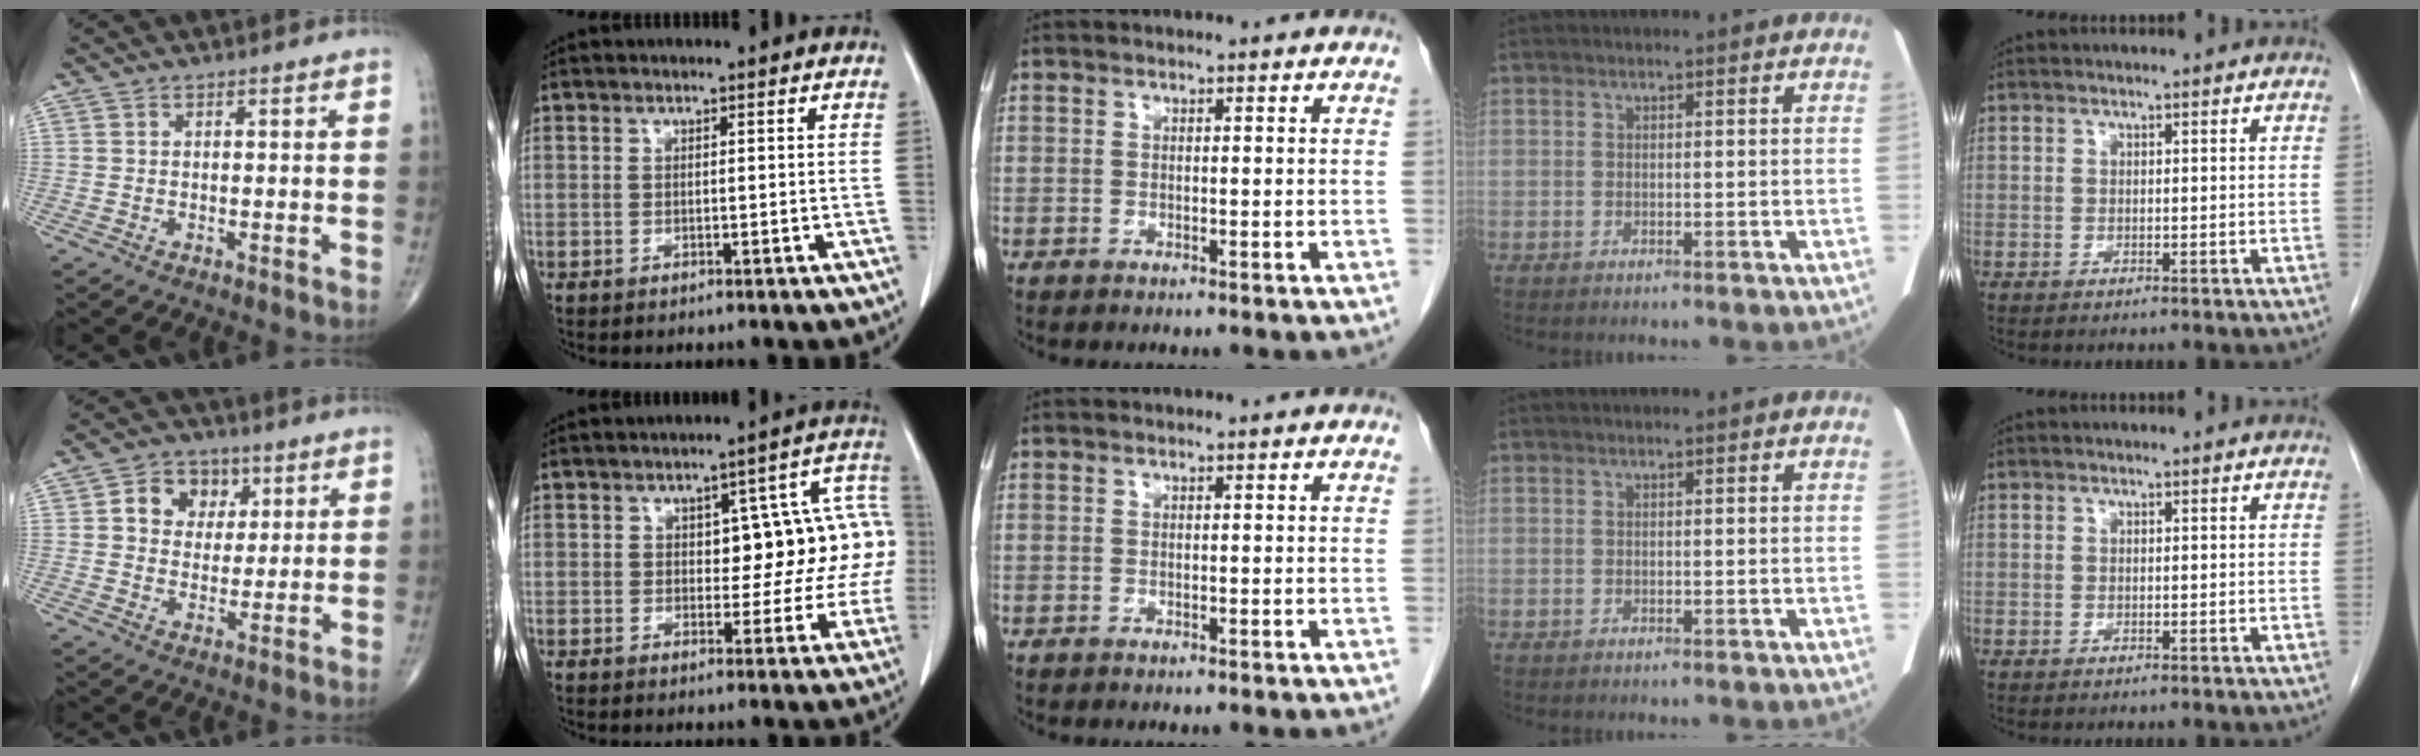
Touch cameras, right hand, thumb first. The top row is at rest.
{"thumb": {"total": 8.0, "force": [2.7, 6.6, 3.7], "torque": [-0.018, -0.004, 0.040]}, "index": {"total": 11.6, "force": [0.6, 5.6, 10.1], "torque": [-0.098, 0.046, 0.010]}}